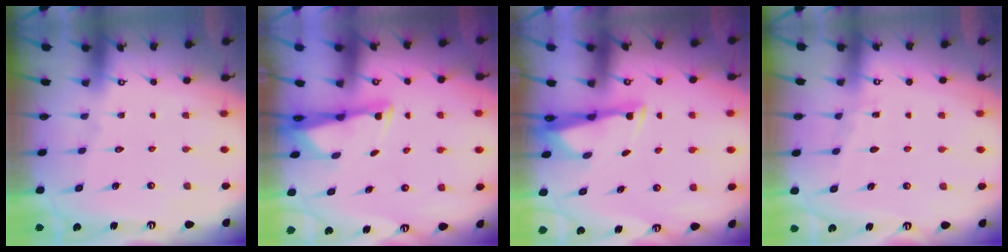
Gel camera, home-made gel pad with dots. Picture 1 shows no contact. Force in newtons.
{"total": 2.7, "press": 2.7, "slide": 0.5}
{"total": 2.9, "press": 2.8, "slide": 0.9}
{"total": 2.8, "press": 2.8, "slide": 0.4}